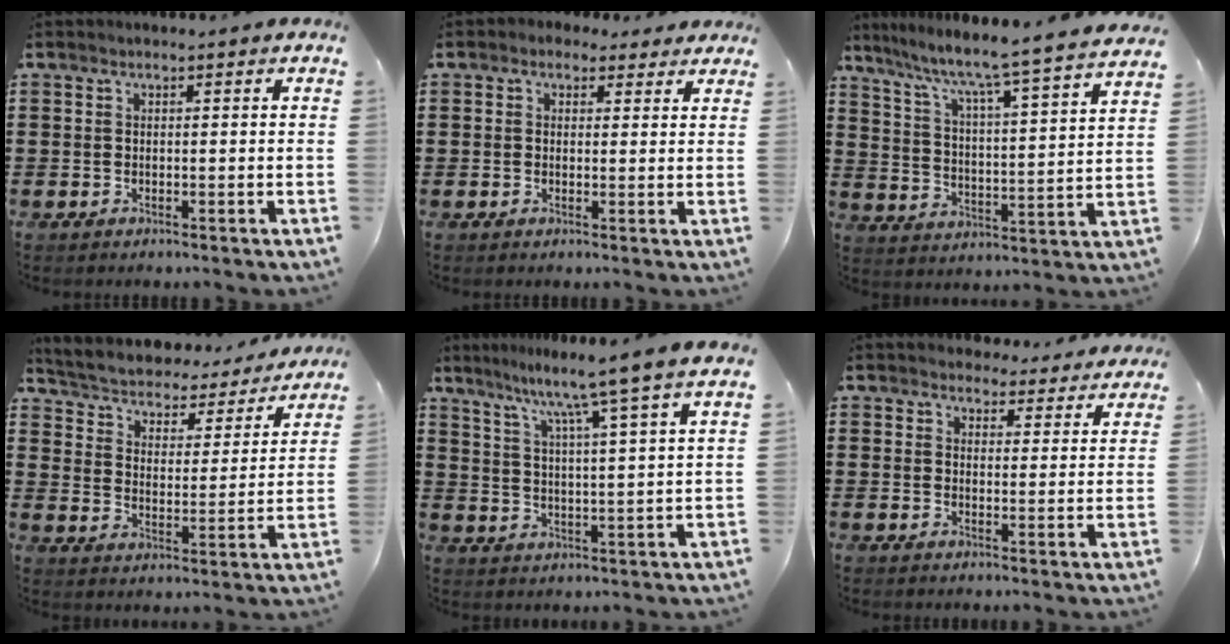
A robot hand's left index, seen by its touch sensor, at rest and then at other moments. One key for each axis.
{"total": 1.9, "fx": 1.3, "fy": 1.3, "fz": 0.5, "tx": -0.008, "ty": 0.005, "tz": 0.021}
{"total": 5.6, "fx": 4.8, "fy": -1.0, "fz": 2.7, "tx": -0.075, "ty": -0.054, "tz": 0.067}
{"total": 3.0, "fx": 2.9, "fy": 0.9, "fz": 0.4, "tx": -0.031, "ty": -0.028, "tz": 0.038}
{"total": 7.6, "fx": 6.4, "fy": -1.9, "fz": 3.6, "tx": -0.086, "ty": -0.048, "tz": 0.097}
{"total": 4.1, "fx": 4.1, "fy": 0.5, "fz": 0.1, "tx": -0.011, "ty": -0.022, "tz": 0.073}